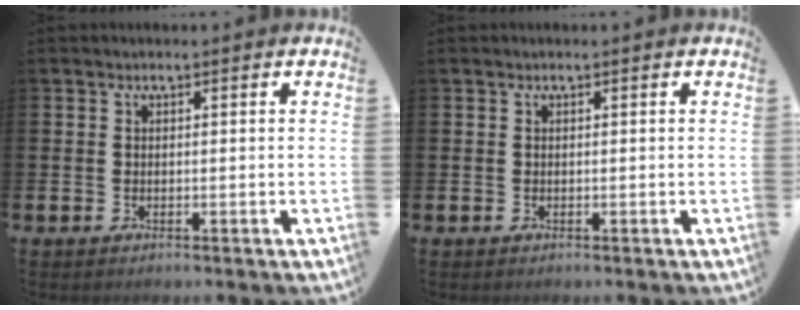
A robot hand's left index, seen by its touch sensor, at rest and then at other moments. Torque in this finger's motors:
{"motor_torque": [-0.10, 0.10, 0.01, -0.01]}